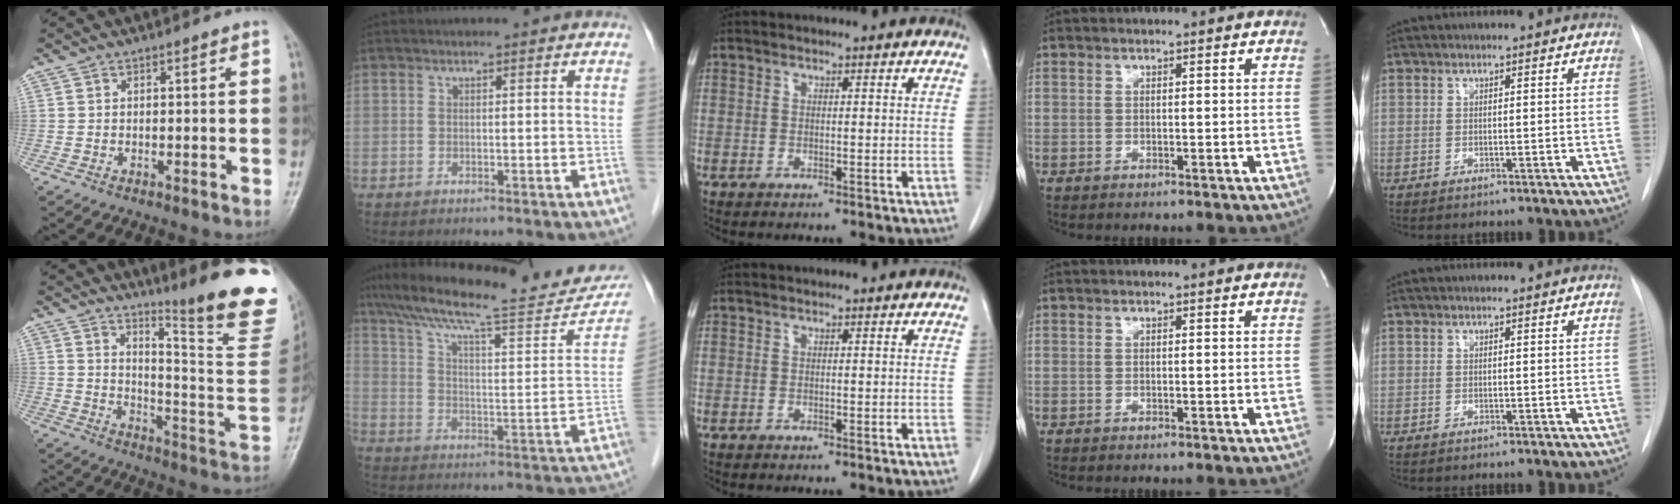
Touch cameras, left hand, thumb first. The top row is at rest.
{"thumb": {"total": 22.2, "force": [15.4, 2.6, 15.8], "torque": [-0.190, -0.133, 0.207]}, "index": {"total": 26.4, "force": [22.6, 4.6, 12.9], "torque": [-0.208, -0.003, 0.308]}}